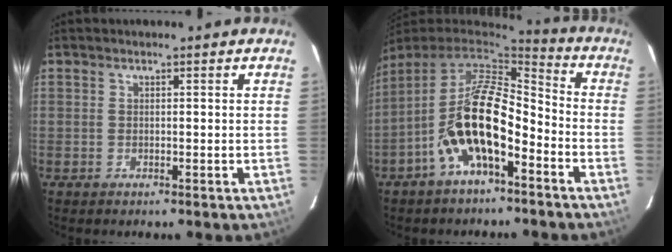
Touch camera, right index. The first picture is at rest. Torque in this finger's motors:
{"motor_torque": [1.70, -0.44, 1.05, 0.21]}